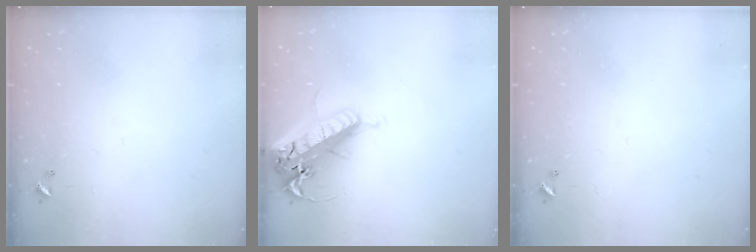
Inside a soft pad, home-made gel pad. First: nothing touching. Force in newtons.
{"total": 26.2, "press": 25.6, "slide": 5.5}
{"total": 0.0}